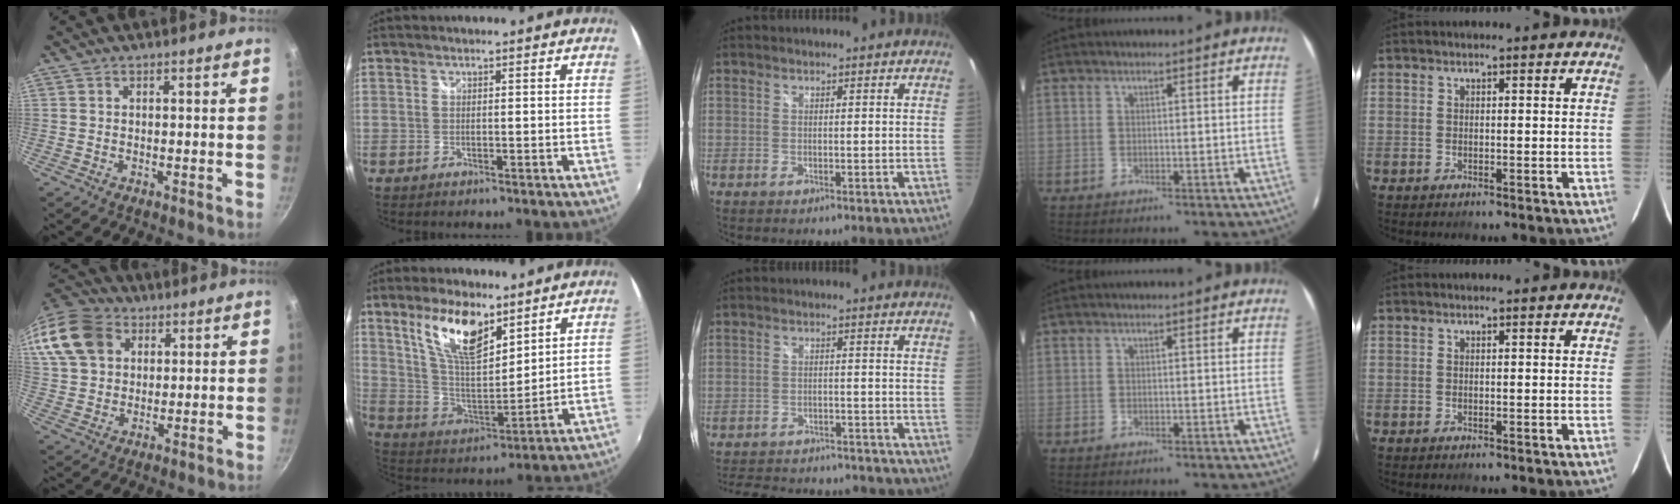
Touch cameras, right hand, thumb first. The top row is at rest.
{"thumb": {"total": 19.8, "force": [7.4, 15.1, 10.4], "torque": [-0.234, 0.026, 0.135]}, "index": {"total": 14.1, "force": [8.6, 5.6, 9.7], "torque": [-0.180, 0.001, 0.172]}, "middle": {"total": 18.5, "force": [-16.0, 6.3, 6.8], "torque": [-0.143, 0.013, -0.206]}}